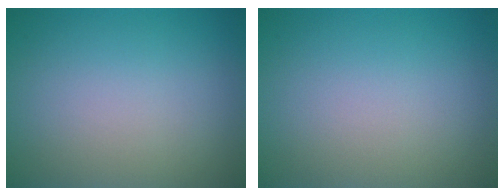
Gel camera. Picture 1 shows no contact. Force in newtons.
{"total": 0.0}